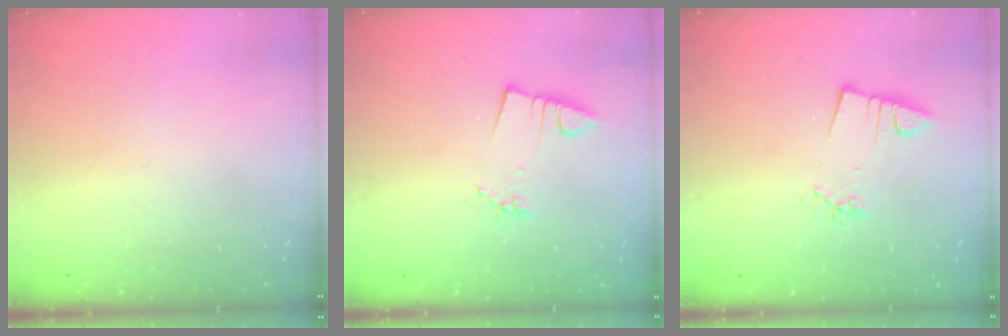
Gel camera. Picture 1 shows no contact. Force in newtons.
{"total": 3.2, "press": 1.7, "slide": 2.7}
{"total": 3.4, "press": 2.1, "slide": 2.7}